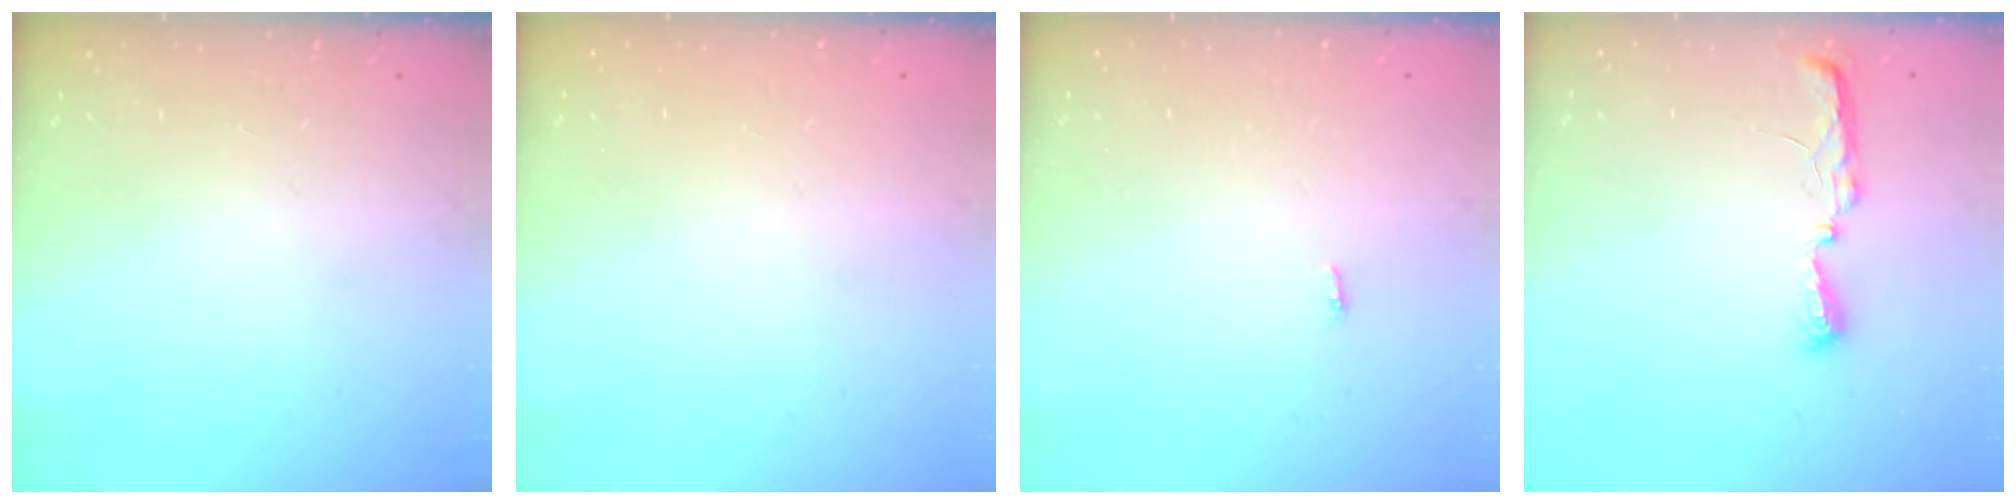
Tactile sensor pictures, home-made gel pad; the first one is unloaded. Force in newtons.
{"total": 0.9, "press": 0.9, "slide": 0.0}
{"total": 2.8, "press": 1.8, "slide": 2.2}
{"total": 5.4, "press": 5.3, "slide": 0.7}